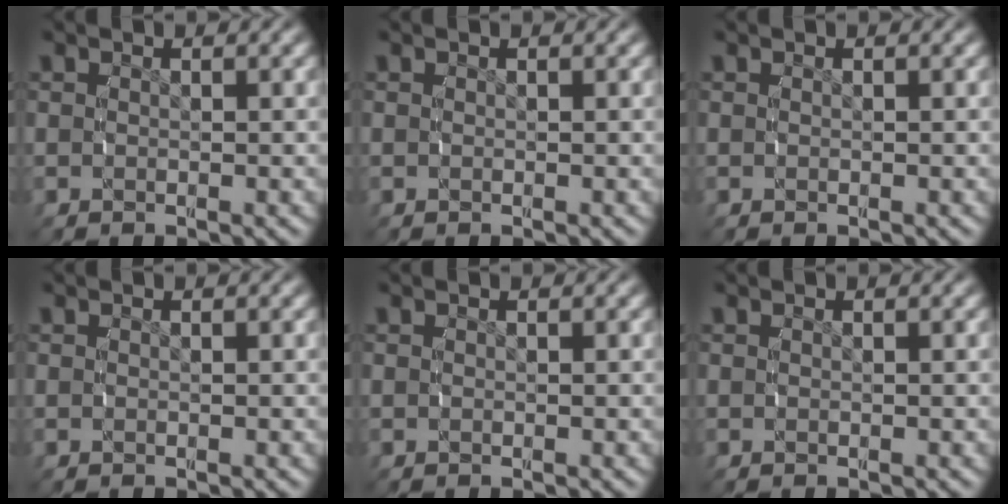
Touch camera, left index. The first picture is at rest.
{"total": 0.0}
{"total": 0.0}
{"total": 0.0}
{"total": 0.0}
{"total": 0.0}